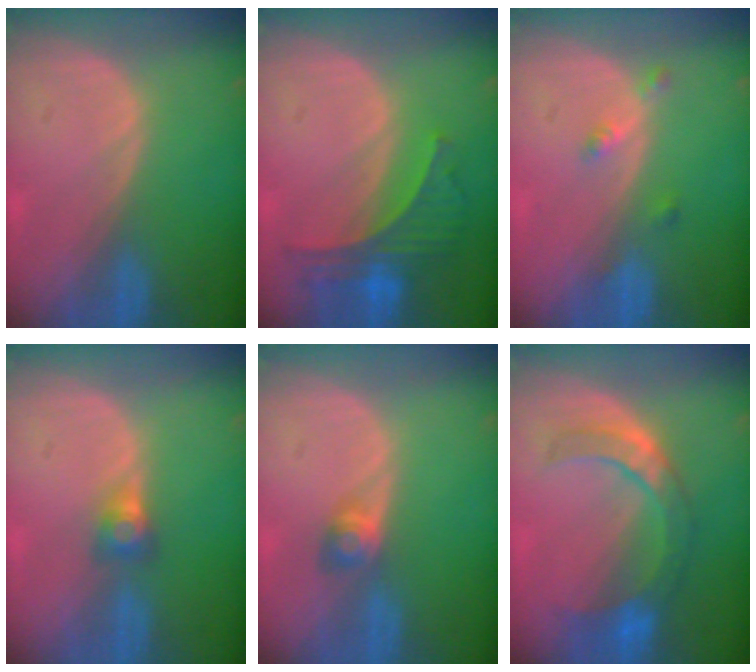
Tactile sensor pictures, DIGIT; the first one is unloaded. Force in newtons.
{"total": 6.8, "press": 6.3, "slide": 2.5}
{"total": 2.4, "press": 2.0, "slide": 1.3}
{"total": 2.7, "press": 2.5, "slide": 1.0}
{"total": 2.8, "press": 2.5, "slide": 1.1}
{"total": 7.9, "press": 7.4, "slide": 2.6}